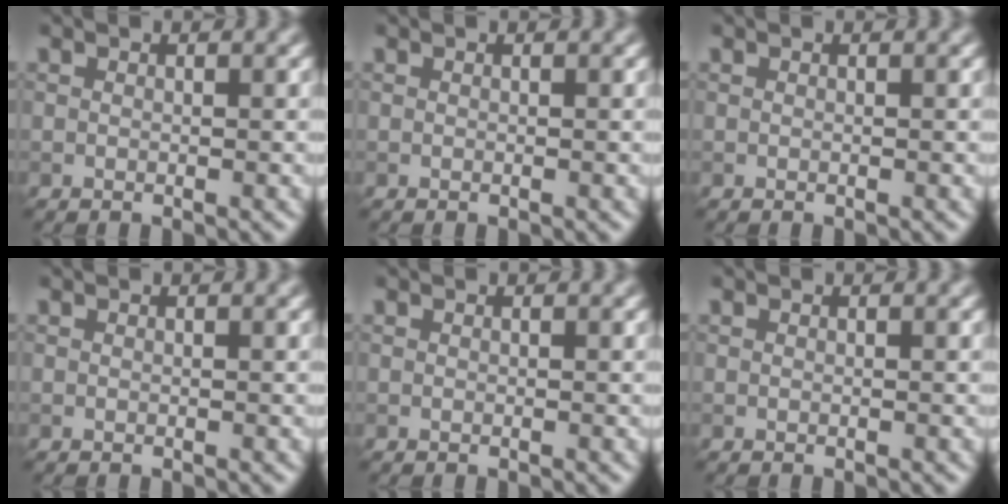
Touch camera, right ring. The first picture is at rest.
{"total": 0.0}
{"total": 0.0}
{"total": 0.0}
{"total": 0.0}
{"total": 0.0}